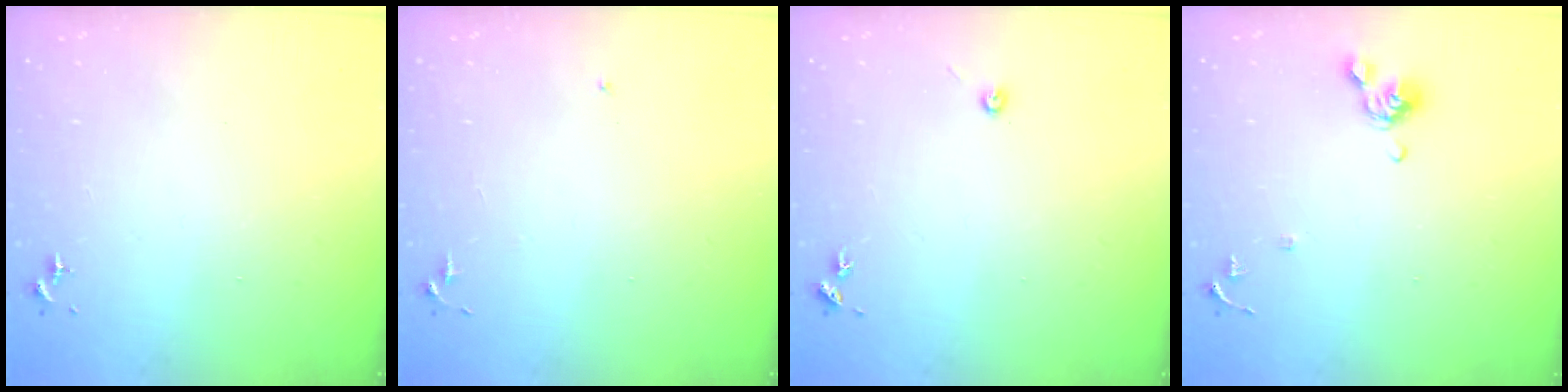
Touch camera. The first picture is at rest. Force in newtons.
{"total": 4.9, "press": 4.8, "slide": 0.6}
{"total": 2.0, "press": 2.0, "slide": 0.3}
{"total": 8.5, "press": 8.4, "slide": 1.4}